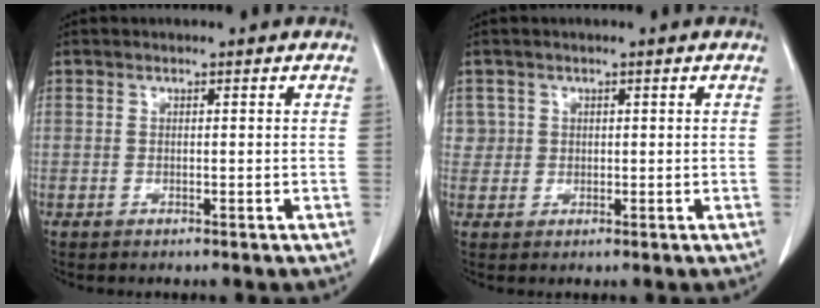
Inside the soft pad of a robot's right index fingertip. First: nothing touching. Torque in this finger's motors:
{"motor_torque": [0.04, 0.00, 0.09, 0.00]}